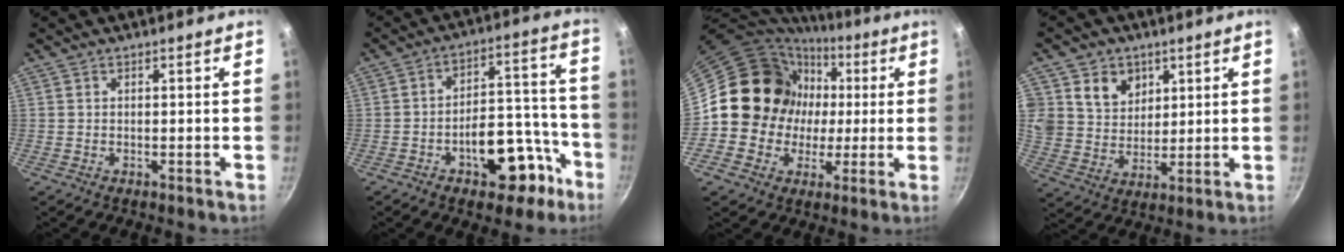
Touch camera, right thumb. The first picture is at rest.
{"total": 15.5, "force": [-7.5, 8.5, 10.5], "torque": [-0.091, 0.076, -0.097]}
{"total": 16.4, "force": [1.0, 15.4, 5.6], "torque": [-0.059, 0.019, 0.012]}
{"total": 11.3, "force": [4.7, 9.4, 4.2], "torque": [-0.049, -0.019, 0.092]}